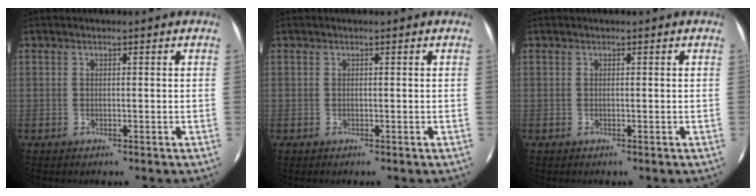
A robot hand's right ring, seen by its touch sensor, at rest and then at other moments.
{"total": 0.0}
{"total": 0.0}